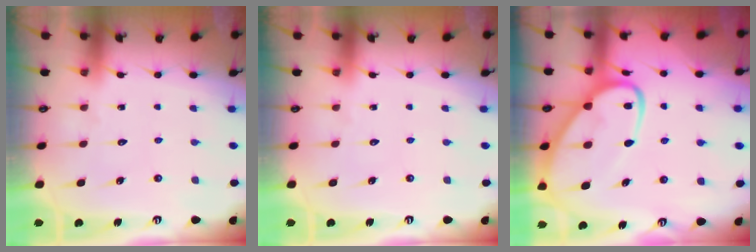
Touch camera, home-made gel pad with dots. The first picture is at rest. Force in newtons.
{"total": 0.0}
{"total": 13.3, "press": 13.3, "slide": 1.2}